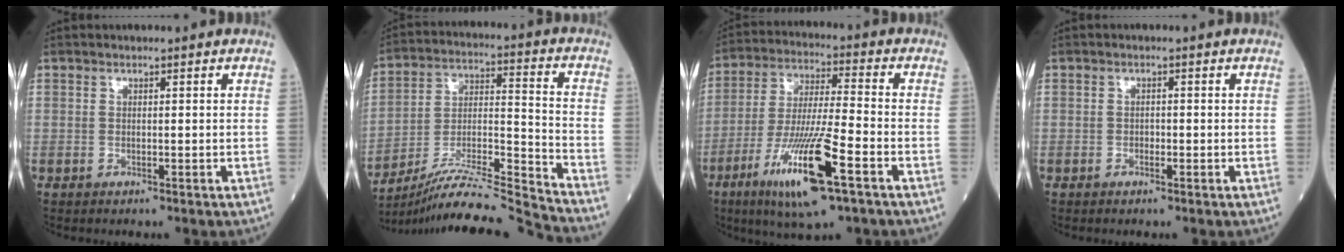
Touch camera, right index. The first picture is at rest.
{"total": 19.0, "force": [-17.9, -2.9, 5.8], "torque": [-0.106, -0.001, -0.307]}
{"total": 15.2, "force": [-7.1, 1.1, 13.4], "torque": [-0.263, -0.028, -0.126]}
{"total": 0.9, "force": [-0.4, 0.5, 0.7], "torque": [-0.011, 0.001, -0.007]}